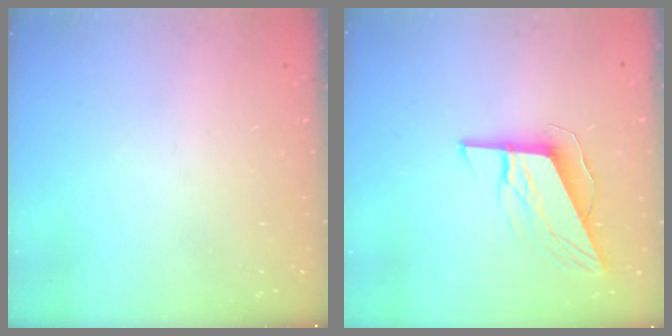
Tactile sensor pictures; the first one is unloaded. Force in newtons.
{"total": 9.7, "press": 9.5, "slide": 1.9}